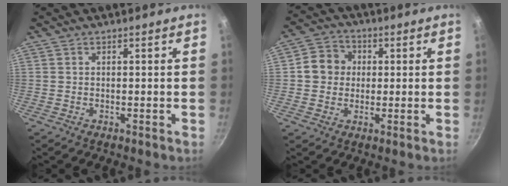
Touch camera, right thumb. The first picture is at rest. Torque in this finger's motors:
{"motor_torque": [-0.10, 0.10, 0.00, 0.00, 0.01]}